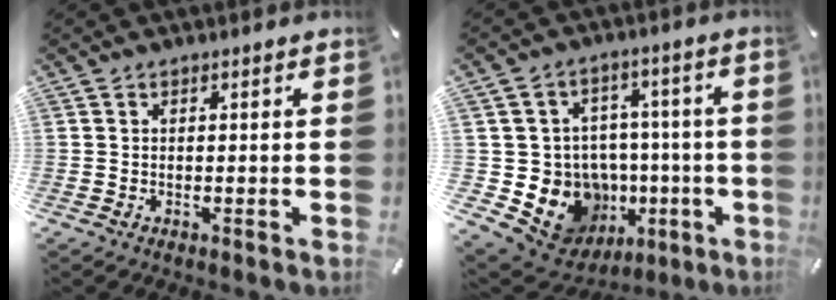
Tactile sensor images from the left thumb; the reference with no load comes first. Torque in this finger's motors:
{"motor_torque": [0.25, 0.43, 0.21, 0.06, 0.13]}